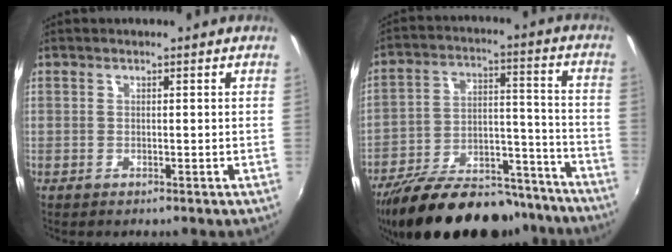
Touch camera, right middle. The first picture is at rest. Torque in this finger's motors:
{"motor_torque": [1.08, -1.05, 0.26, 0.20]}